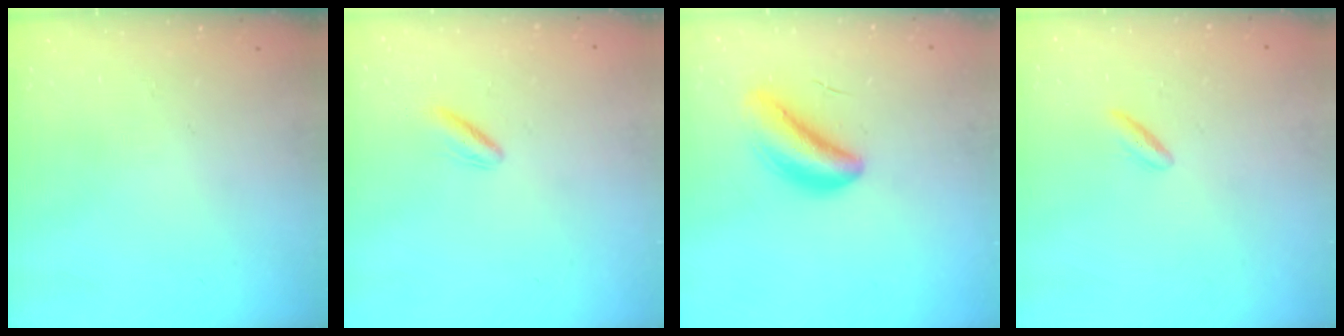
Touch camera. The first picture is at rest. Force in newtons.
{"total": 3.2, "press": 3.0, "slide": 1.2}
{"total": 6.3, "press": 5.9, "slide": 2.2}
{"total": 2.5, "press": 2.2, "slide": 1.1}